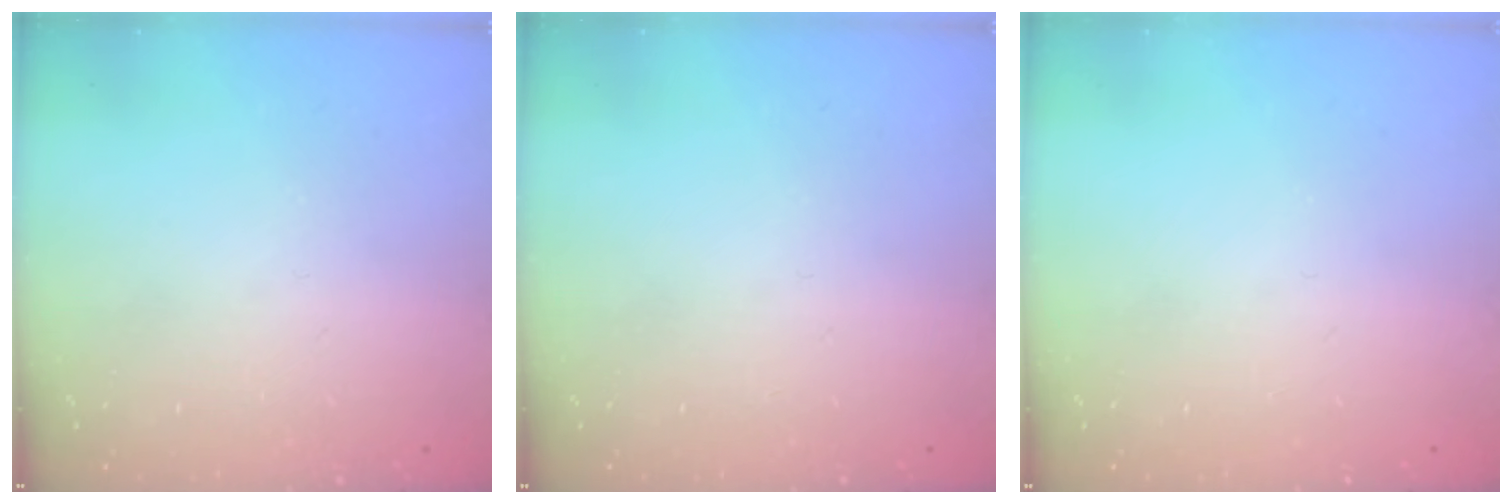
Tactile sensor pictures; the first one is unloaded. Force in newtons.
{"total": 0.0}
{"total": 0.0}